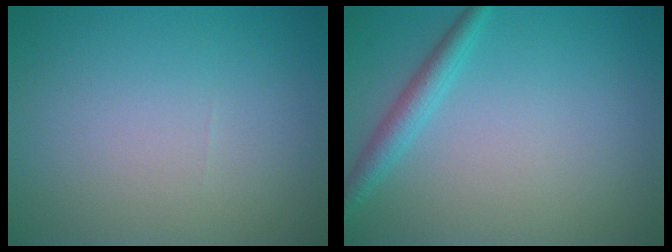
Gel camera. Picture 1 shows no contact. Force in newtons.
{"total": 2.2, "press": 2.2, "slide": 0.1}